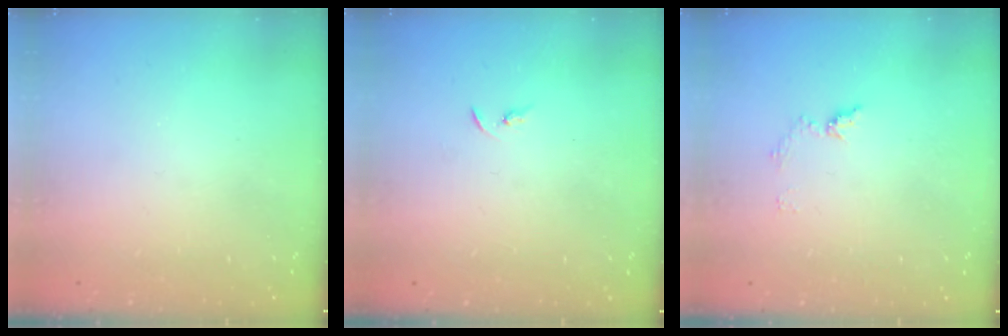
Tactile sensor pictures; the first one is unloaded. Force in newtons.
{"total": 3.3, "press": 3.2, "slide": 0.4}
{"total": 6.4, "press": 6.4, "slide": 0.7}